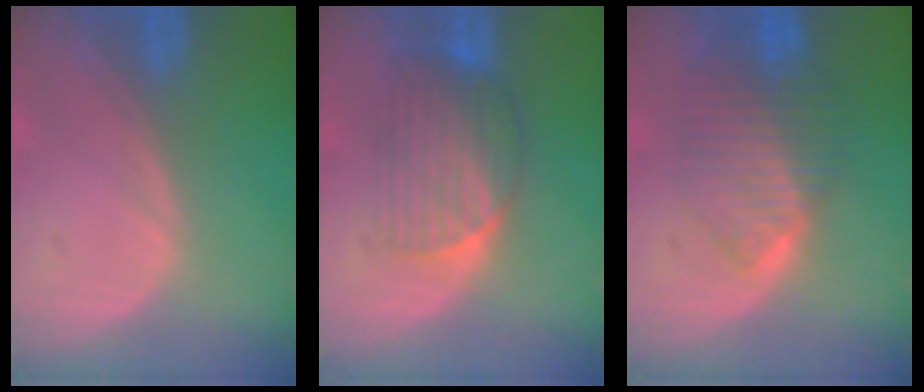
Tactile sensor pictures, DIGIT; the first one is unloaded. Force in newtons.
{"total": 6.7, "press": 6.4, "slide": 1.8}
{"total": 7.3, "press": 7.2, "slide": 1.4}